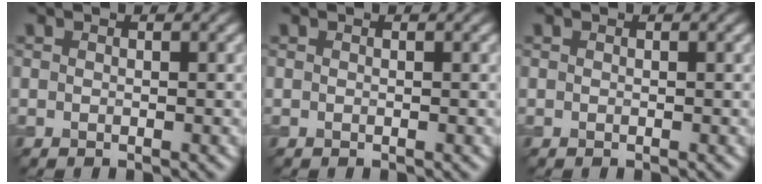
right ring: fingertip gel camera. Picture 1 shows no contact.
{"total": 0.0}
{"total": 0.0}